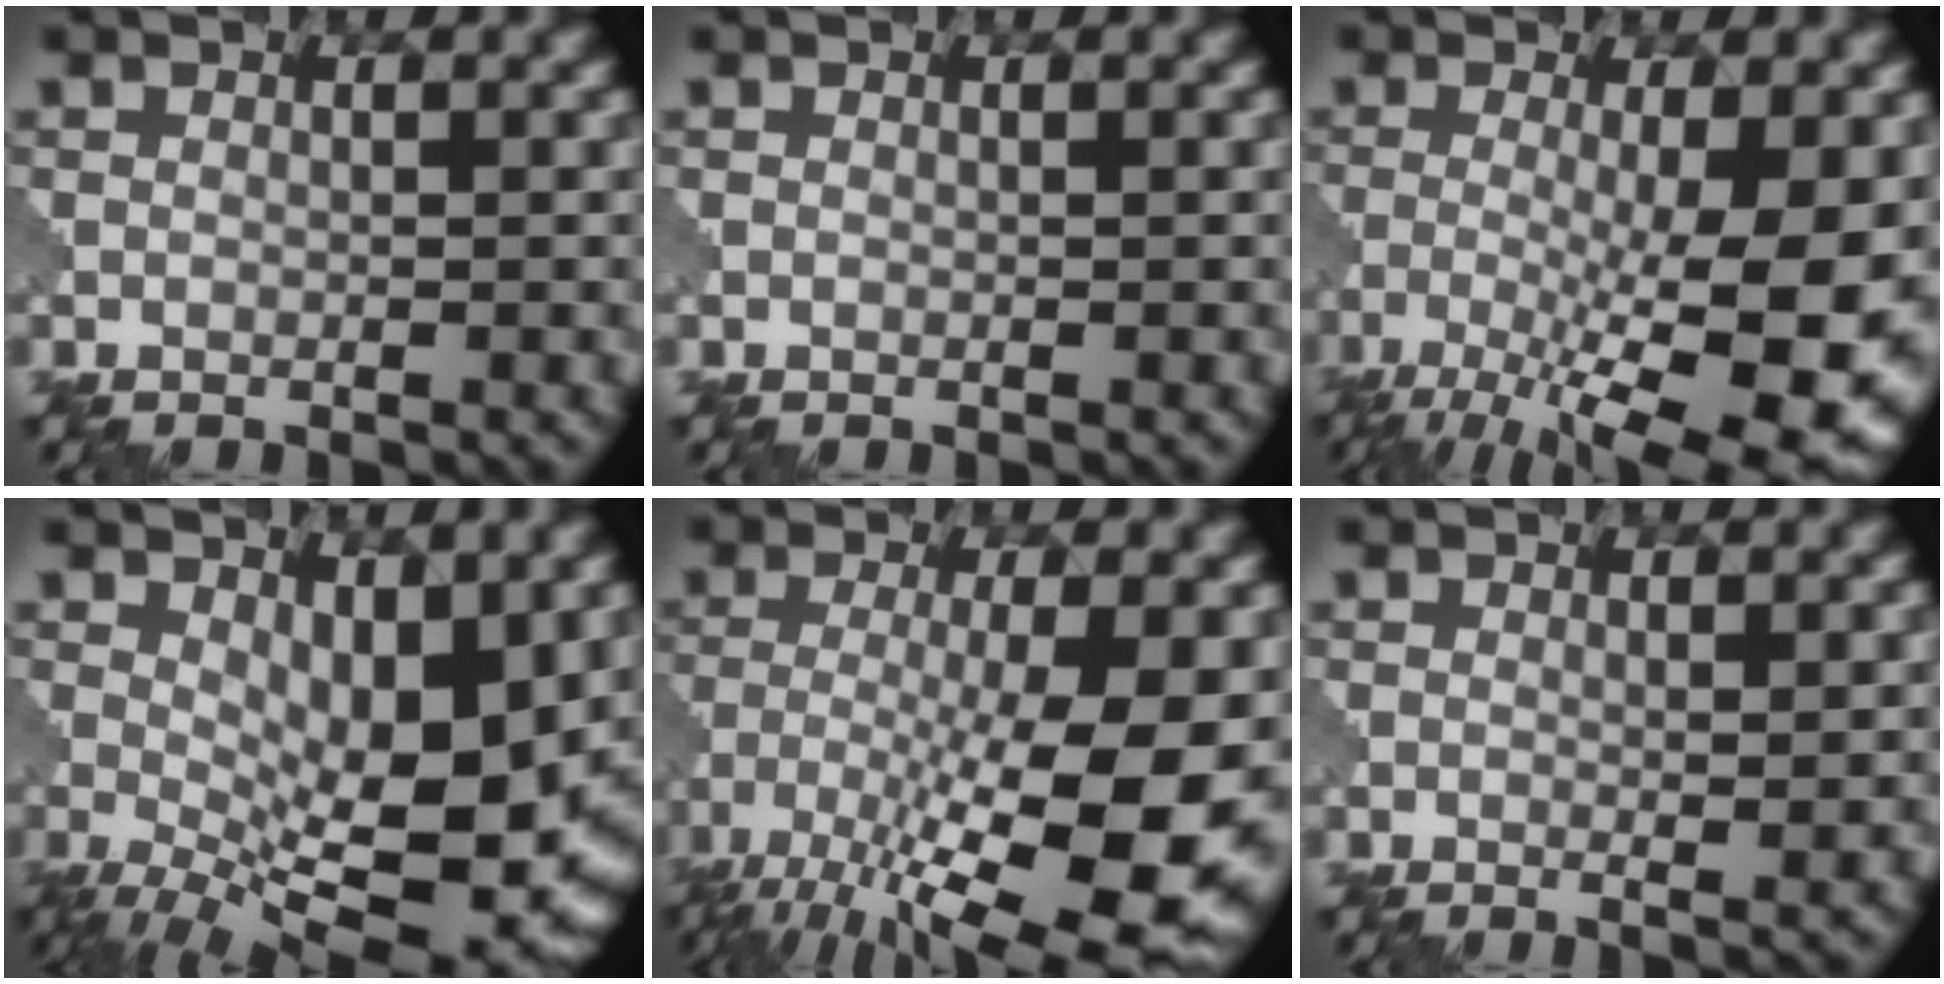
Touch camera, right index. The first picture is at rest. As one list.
[{"total": 0.0}, {"total": 13.4, "force": [-4.0, 4.2, 12.1], "torque": [-0.188, -0.019, -0.058]}, {"total": 12.5, "force": [0.1, 5.5, 11.2], "torque": [-0.157, -0.018, 0.006]}, {"total": 13.9, "force": [-6.2, 3.8, 11.9], "torque": [-0.218, -0.023, -0.098]}, {"total": 1.1, "force": [0.0, 0.1, 1.1], "torque": [-0.018, -0.004, -0.002]}]